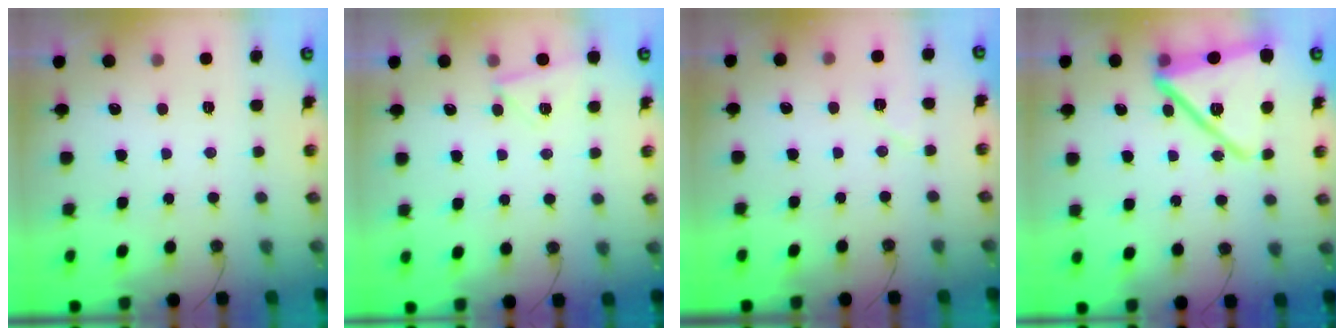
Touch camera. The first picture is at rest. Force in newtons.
{"total": 5.2, "press": 4.5, "slide": 2.6}
{"total": 6.7, "press": 6.6, "slide": 1.2}
{"total": 19.1, "press": 17.5, "slide": 7.8}